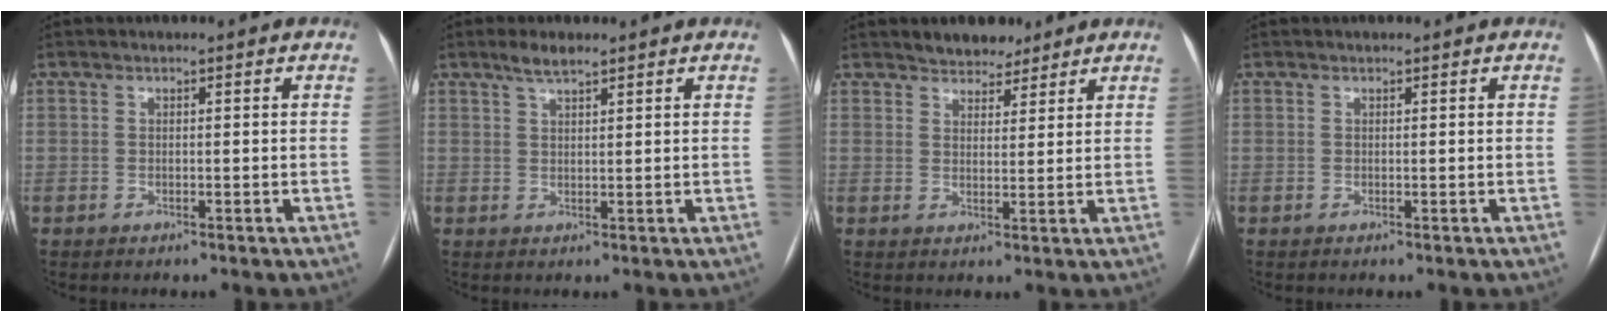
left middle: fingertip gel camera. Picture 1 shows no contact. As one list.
[{"total": 2.8, "force": [2.2, 0.5, 1.7], "torque": [-0.036, 0.007, 0.042]}, {"total": 4.8, "force": [4.1, 2.2, 1.3], "torque": [-0.016, 0.007, 0.068]}, {"total": 0.0}]